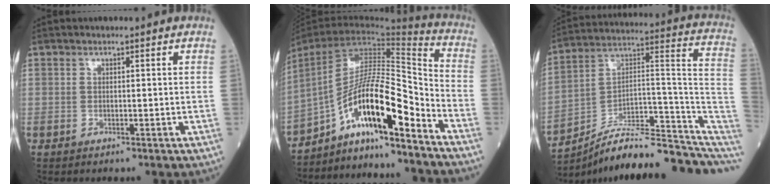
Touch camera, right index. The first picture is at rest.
{"total": 17.0, "force": [-11.5, 1.6, 12.4], "torque": [-0.229, 0.019, -0.203]}
{"total": 19.8, "force": [-17.3, 3.5, 9.1], "torque": [-0.086, 0.060, -0.262]}